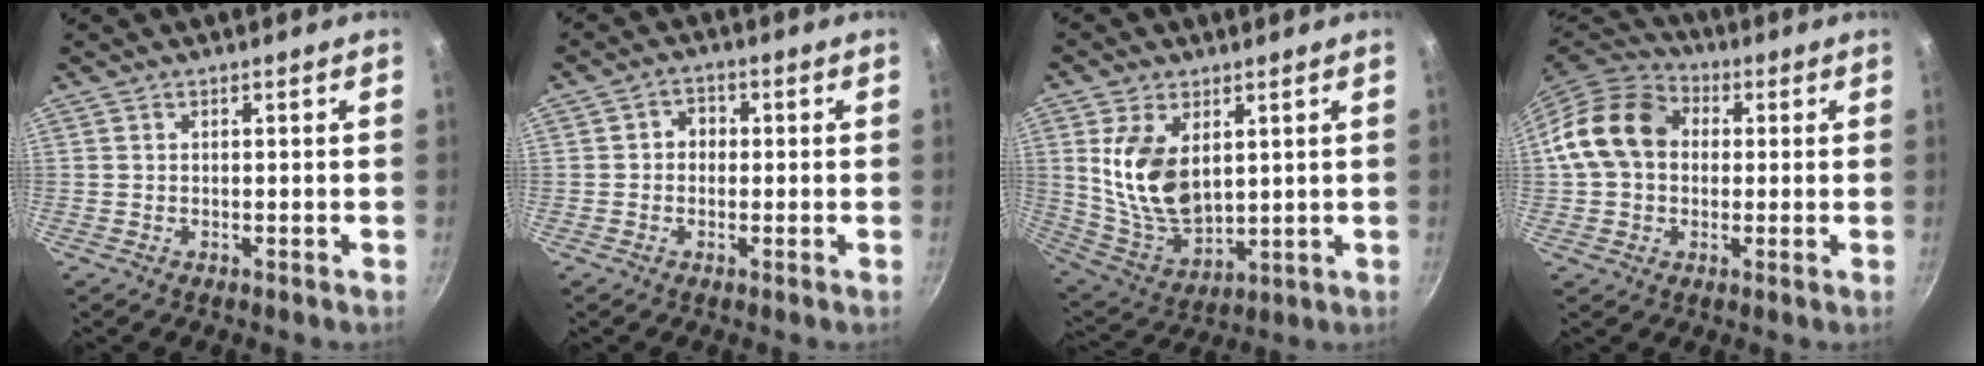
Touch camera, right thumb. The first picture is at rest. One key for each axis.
{"total": 3.3, "fx": -0.1, "fy": 2.9, "fz": 1.7, "tx": -0.006, "ty": 0.009, "tz": -0.007}
{"total": 13.9, "fx": 3.4, "fy": 8.3, "fz": 10.5, "tx": -0.187, "ty": -0.035, "tz": 0.081}
{"total": 14.4, "fx": 1.6, "fy": 11.4, "fz": 8.7, "tx": -0.131, "ty": 0.030, "tz": 0.012}